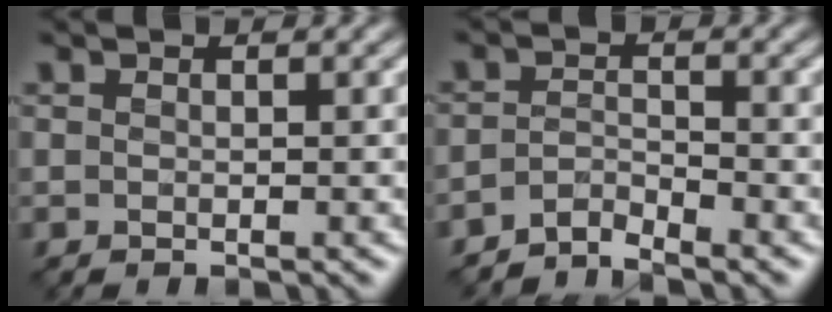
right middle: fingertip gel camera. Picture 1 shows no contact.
{"total": 2.0, "force": [-2.0, 0.0, 0.2], "torque": [-0.006, 0.005, -0.046]}